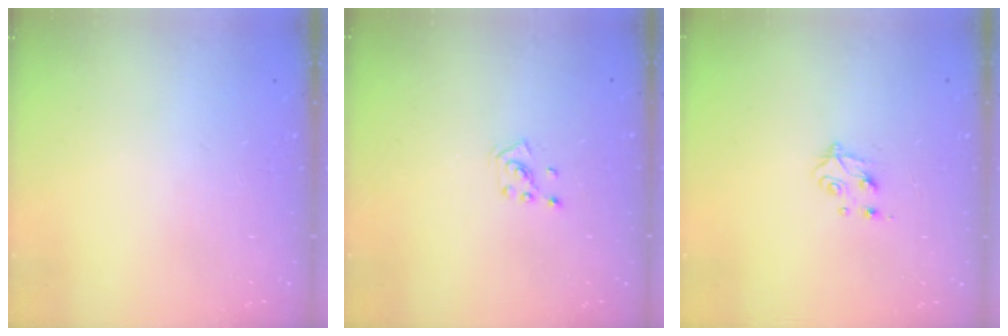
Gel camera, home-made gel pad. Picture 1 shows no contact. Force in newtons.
{"total": 2.2, "press": 2.2, "slide": 0.3}
{"total": 4.7, "press": 4.6, "slide": 0.6}